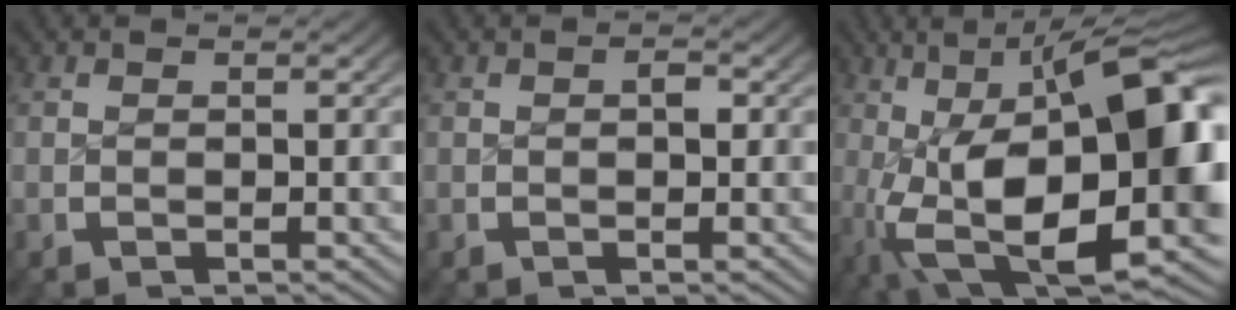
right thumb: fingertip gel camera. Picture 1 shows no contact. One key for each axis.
{"total": 0.9, "fx": -0.1, "fy": 0.5, "fz": 0.7, "tx": -0.014, "ty": 0.000, "tz": -0.001}
{"total": 25.0, "fx": -1.4, "fy": 13.8, "fz": 20.8, "tx": -0.346, "ty": -0.063, "tz": 0.018}